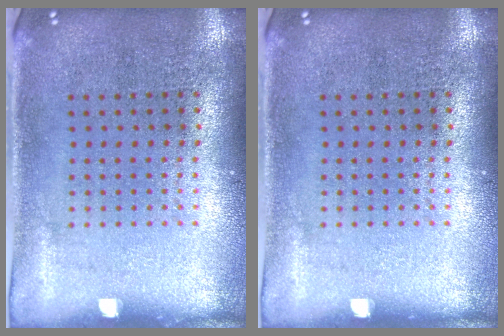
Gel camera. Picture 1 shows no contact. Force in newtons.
{"total": 0.0}